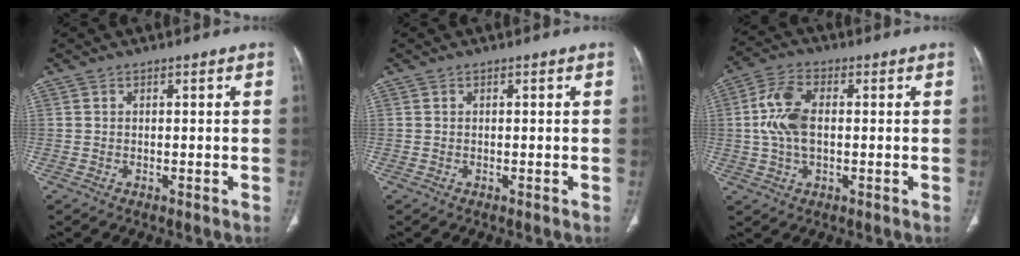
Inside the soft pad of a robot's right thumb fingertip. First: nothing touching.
{"total": 0.0}
{"total": 9.0, "force": [0.4, 5.0, 7.5], "torque": [-0.161, 0.015, 0.006]}